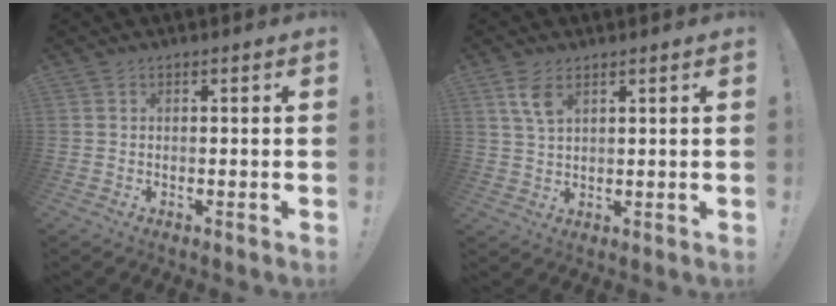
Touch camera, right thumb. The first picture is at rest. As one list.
[{"total": 5.7, "force": [3.0, 2.8, 3.9], "torque": [-0.067, -0.012, 0.057]}]